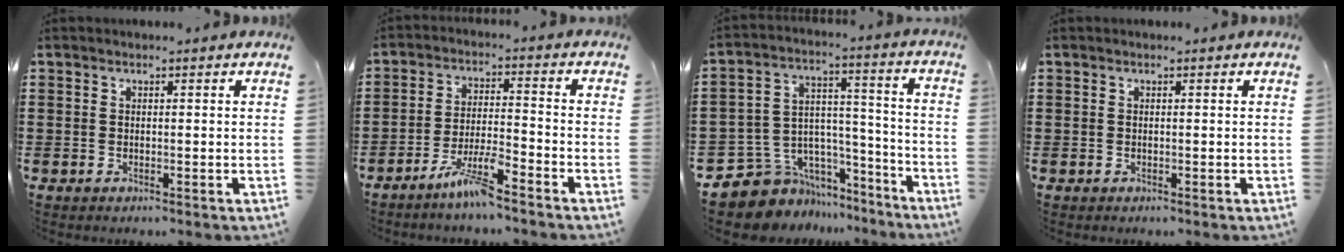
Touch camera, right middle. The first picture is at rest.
{"total": 6.4, "force": [-5.0, 0.5, 4.0], "torque": [-0.091, -0.009, -0.099]}
{"total": 8.4, "force": [-6.5, 5.1, 1.0], "torque": [-0.044, 0.003, -0.123]}
{"total": 0.0}